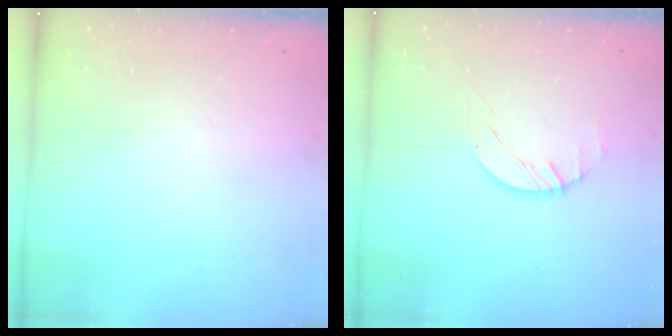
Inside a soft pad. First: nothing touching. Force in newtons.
{"total": 1.5, "press": 1.4, "slide": 0.3}